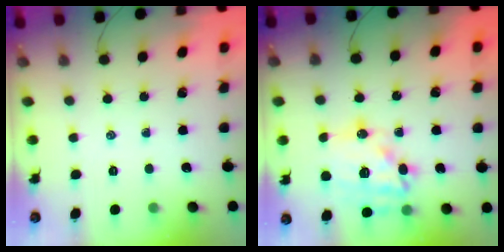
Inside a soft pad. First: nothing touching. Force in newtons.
{"total": 18.3, "press": 18.0, "slide": 3.5}